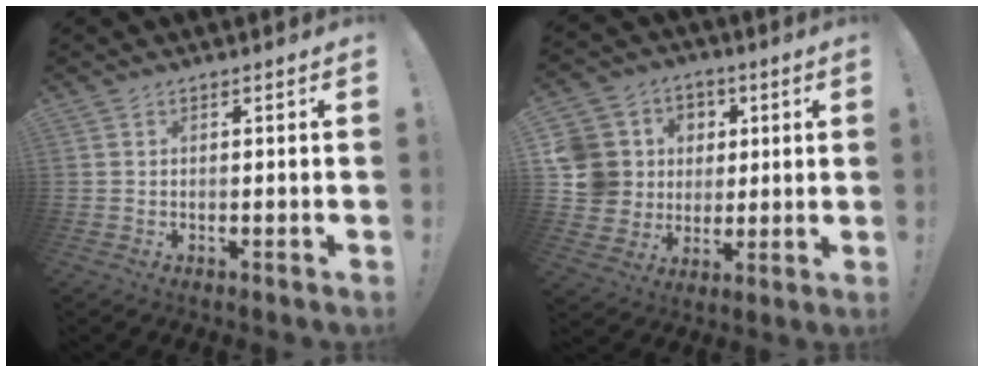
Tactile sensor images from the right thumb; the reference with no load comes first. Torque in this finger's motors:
{"motor_torque": [1.30, 1.61, 0.33, -0.05, 0.04]}